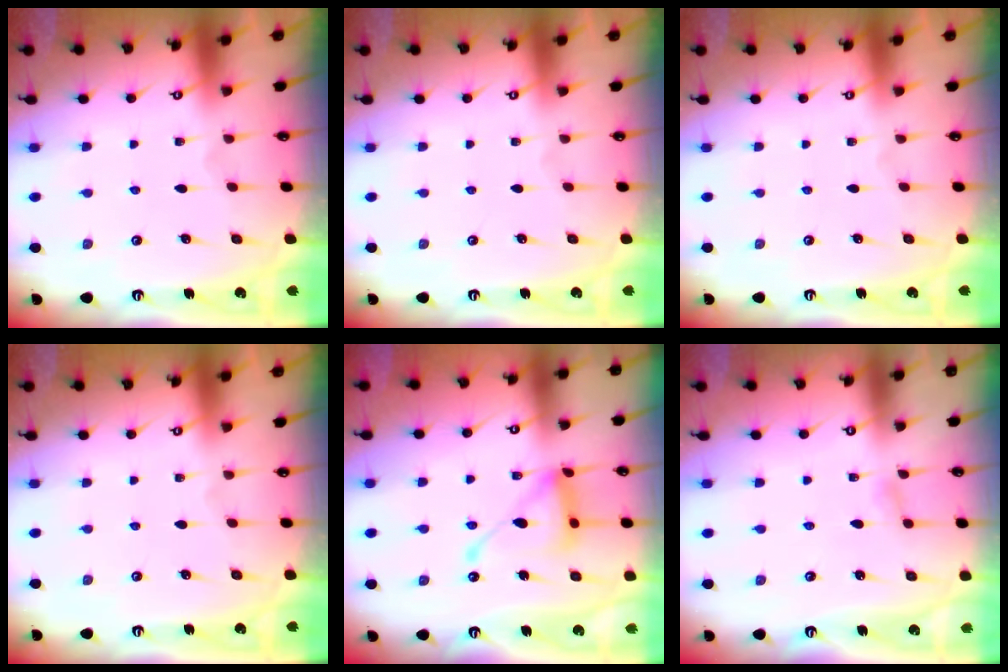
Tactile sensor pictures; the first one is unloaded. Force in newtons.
{"total": 0.0}
{"total": 0.0}
{"total": 0.0}
{"total": 15.1, "press": 15.0, "slide": 1.4}
{"total": 2.6, "press": 2.6, "slide": 0.3}